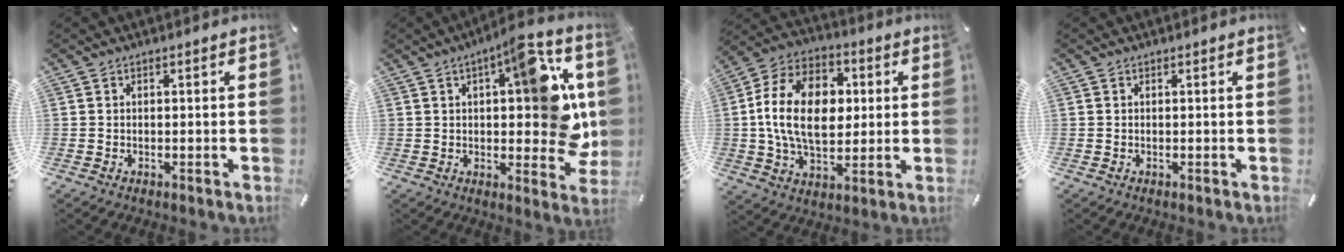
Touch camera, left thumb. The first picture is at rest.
{"total": 18.8, "force": [3.5, 7.9, 16.6], "torque": [-0.193, -0.017, 0.055]}
{"total": 18.3, "force": [0.9, 12.5, 13.4], "torque": [-0.267, 0.012, 0.011]}
{"total": 0.0}